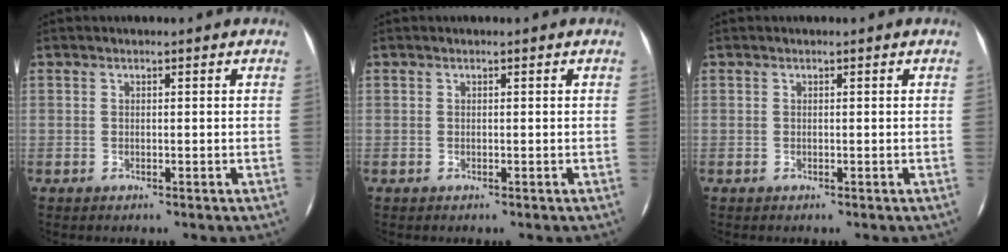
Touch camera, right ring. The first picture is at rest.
{"total": 0.0}
{"total": 0.0}